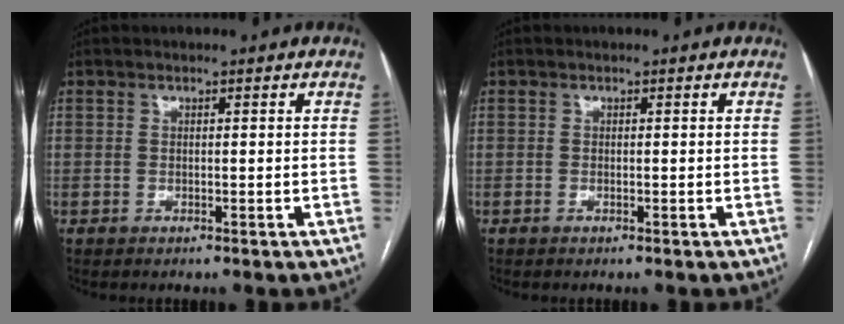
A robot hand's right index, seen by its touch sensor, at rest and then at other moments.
{"total": 0.0}